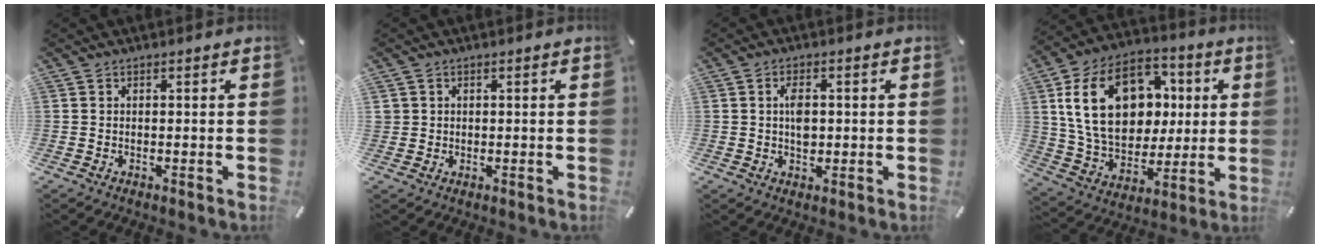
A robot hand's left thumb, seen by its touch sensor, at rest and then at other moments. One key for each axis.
{"total": 1.7, "fx": 0.4, "fy": 1.7, "fz": 0.1, "tx": -0.001, "ty": 0.003, "tz": 0.006}
{"total": 3.9, "fx": 0.3, "fy": 2.4, "fz": 3.1, "tx": -0.047, "ty": 0.000, "tz": 0.001}
{"total": 22.5, "fx": 4.3, "fy": 16.6, "fz": 14.5, "tx": -0.269, "ty": 0.008, "tz": 0.080}